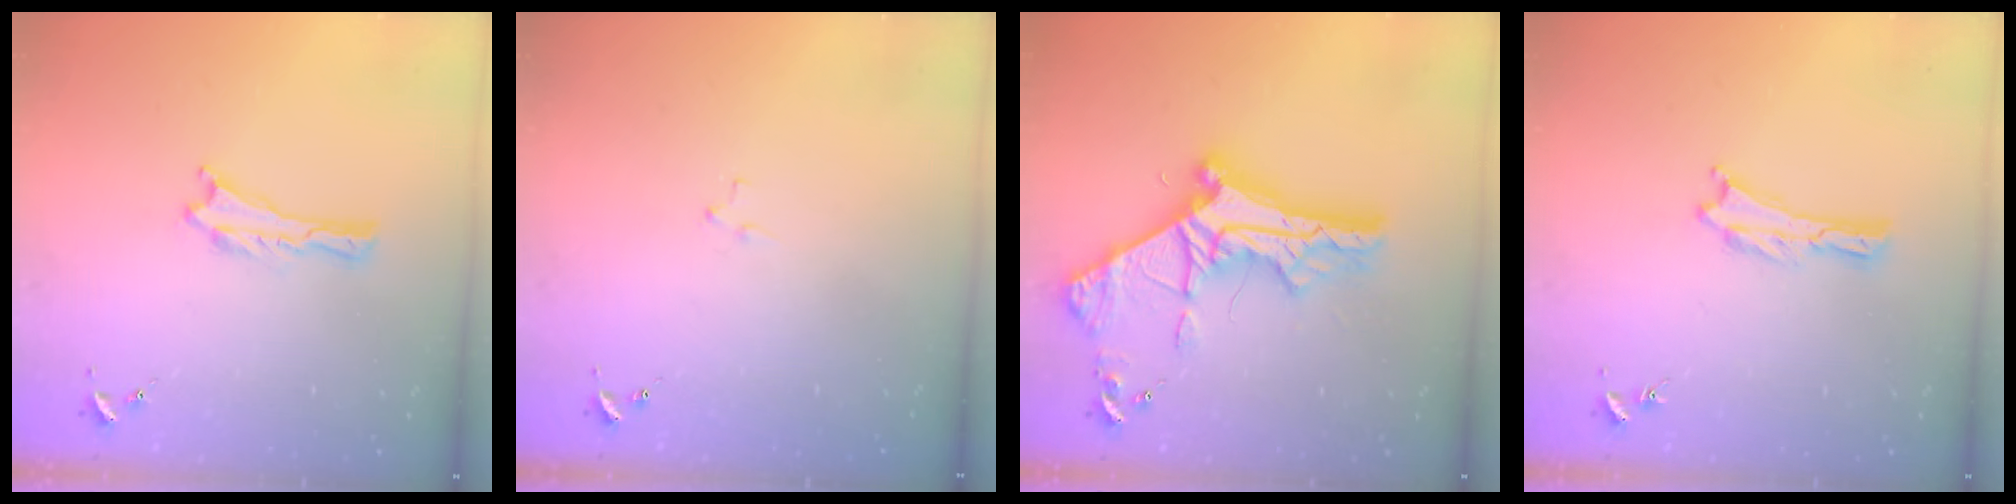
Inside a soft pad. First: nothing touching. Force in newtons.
{"total": 2.1, "press": 2.1, "slide": 0.2}
{"total": 10.8, "press": 10.7, "slide": 1.2}
{"total": 0.0}